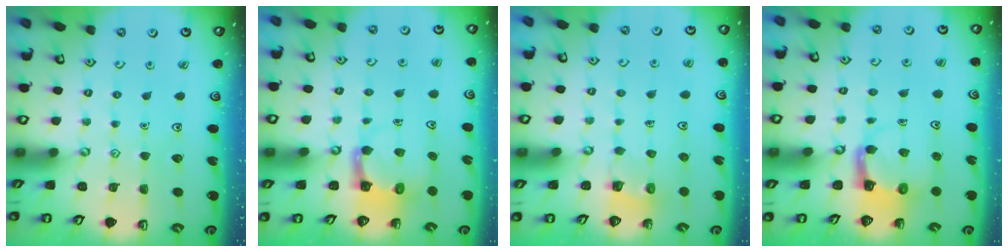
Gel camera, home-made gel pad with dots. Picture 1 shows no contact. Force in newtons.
{"total": 4.2, "press": 4.2, "slide": 0.4}
{"total": 2.6, "press": 2.6, "slide": 0.3}
{"total": 4.0, "press": 3.9, "slide": 0.6}